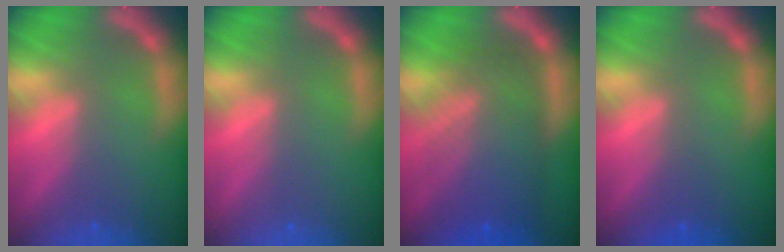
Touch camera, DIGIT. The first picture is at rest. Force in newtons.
{"total": 0.0}
{"total": 9.6}
{"total": 0.9}